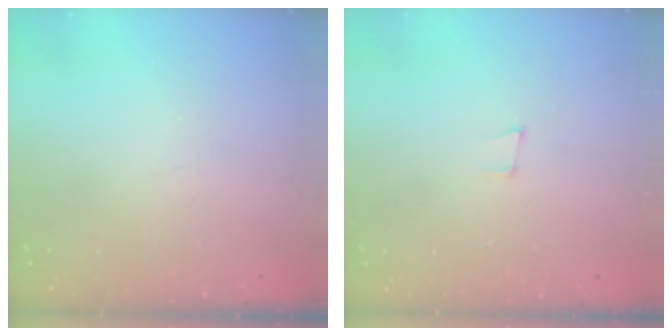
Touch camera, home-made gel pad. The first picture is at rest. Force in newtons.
{"total": 4.1, "press": 3.2, "slide": 2.7}